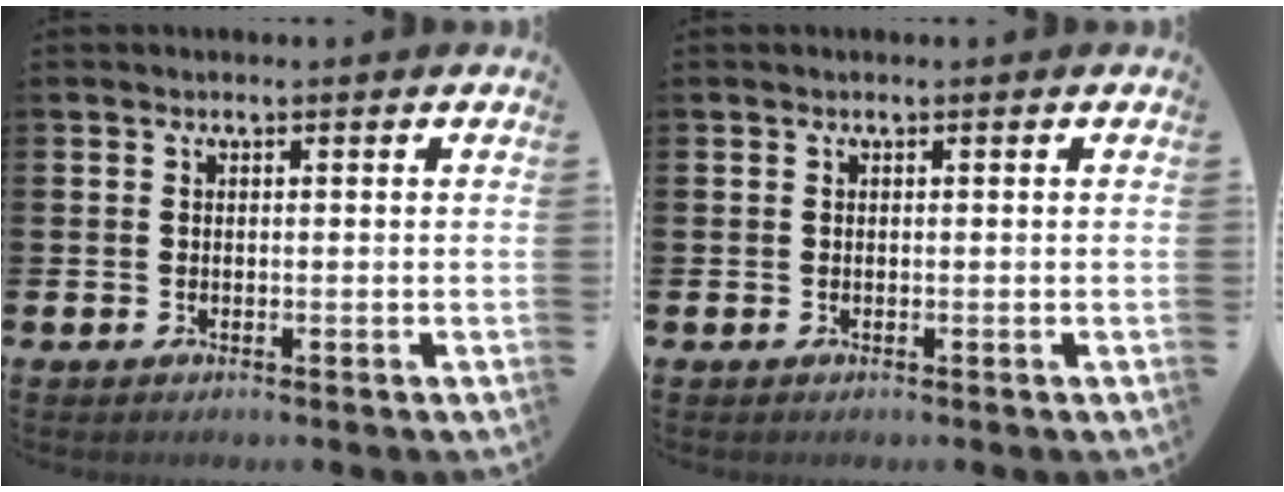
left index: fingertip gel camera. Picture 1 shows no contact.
{"total": 0.0}